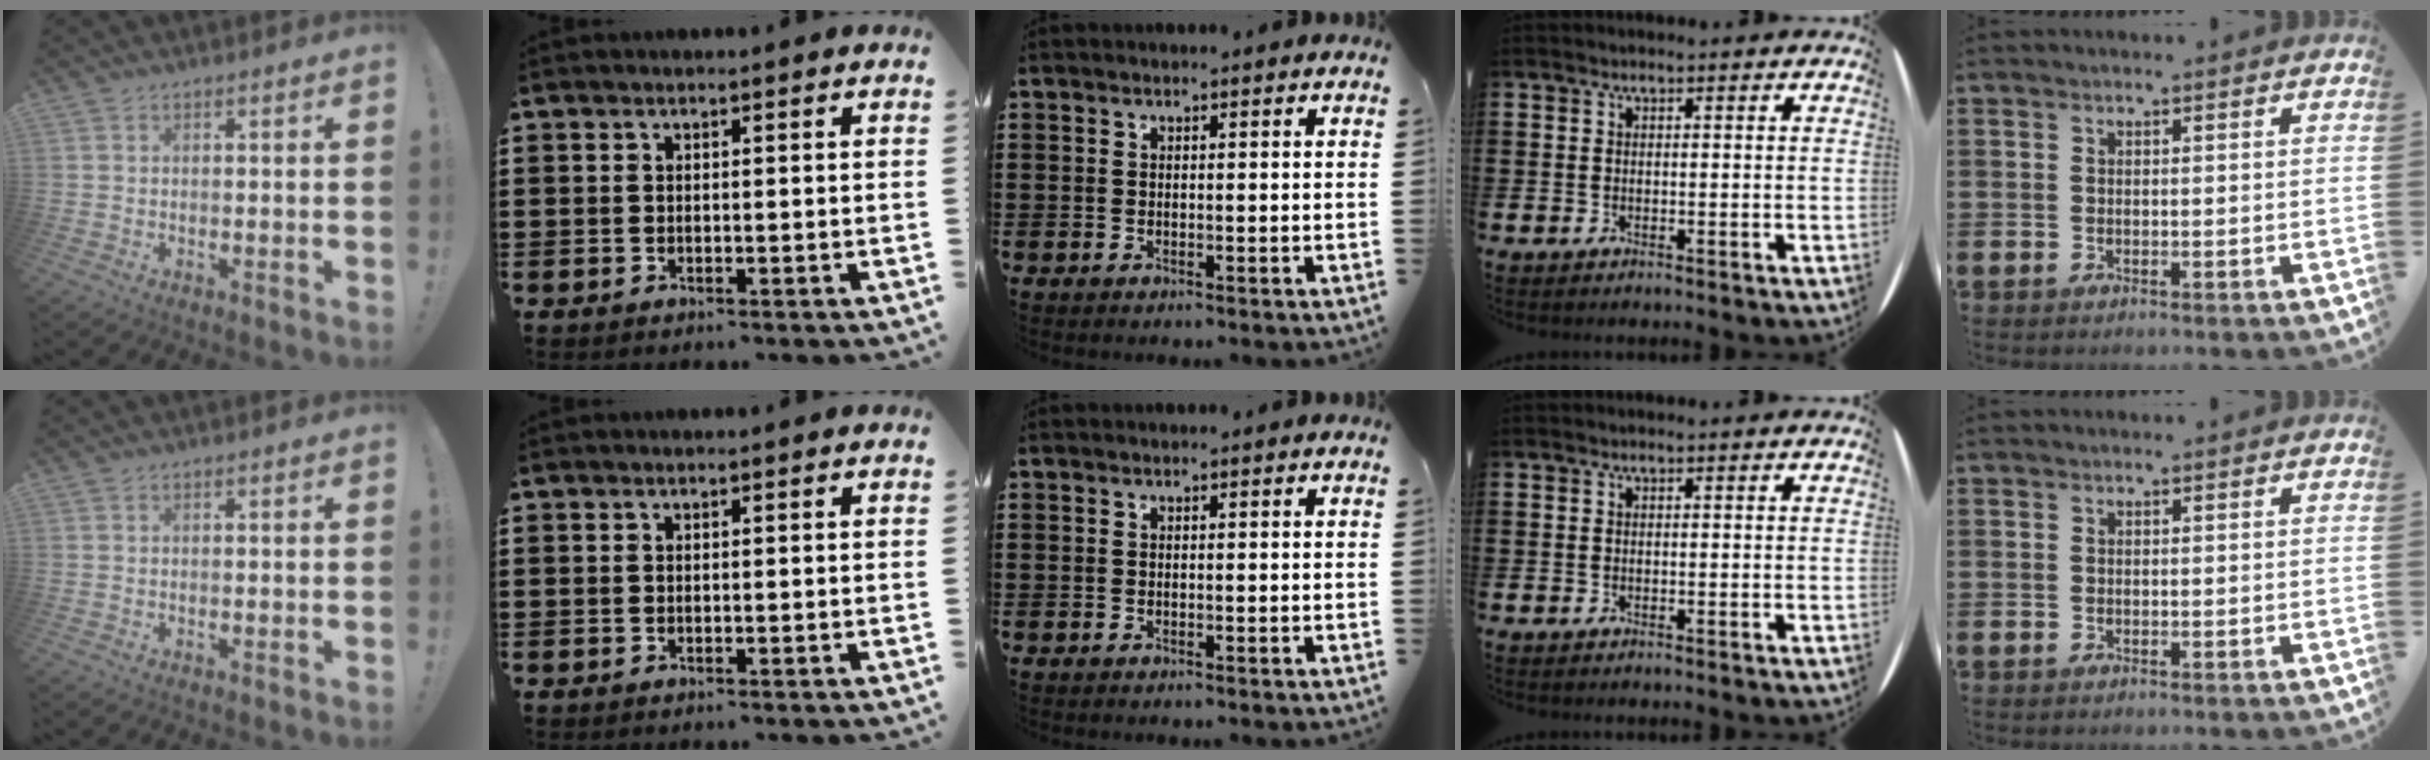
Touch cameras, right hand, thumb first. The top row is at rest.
{}